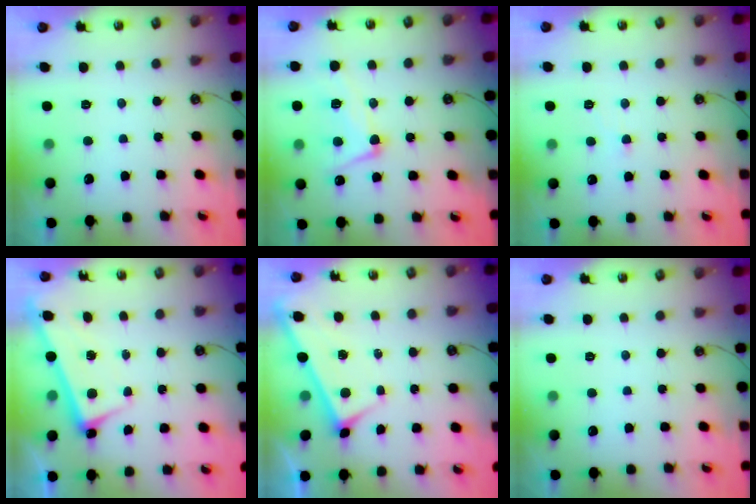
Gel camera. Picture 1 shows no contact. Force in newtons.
{"total": 7.6, "press": 7.6, "slide": 0.8}
{"total": 0.9, "press": 0.8, "slide": 0.3}
{"total": 2.8, "press": 2.8, "slide": 0.4}
{"total": 3.1, "press": 3.1, "slide": 0.2}
{"total": 0.0}